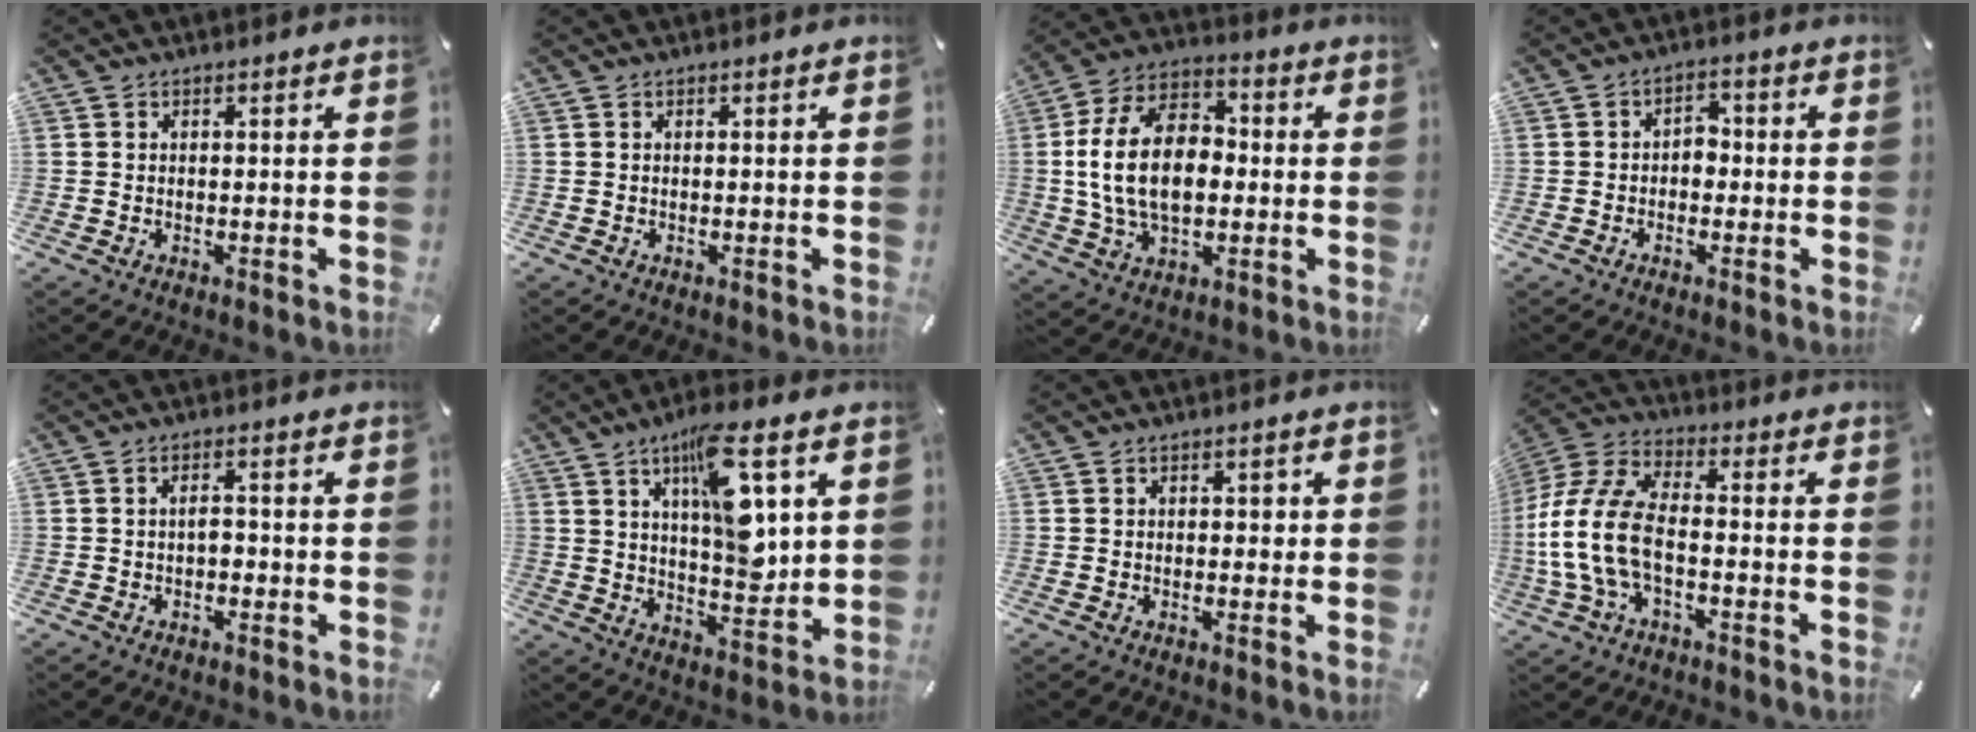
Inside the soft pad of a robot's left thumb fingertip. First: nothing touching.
{"total": 0.0}
{"total": 18.1, "force": [-0.4, 12.3, 13.3], "torque": [-0.285, 0.014, -0.009]}
{"total": 3.5, "force": [-0.9, 2.6, 2.2], "torque": [-0.033, 0.011, -0.023]}
{"total": 2.5, "force": [-0.4, 1.4, 2.1], "torque": [-0.040, 0.005, -0.009]}
{"total": 15.5, "force": [6.7, 5.7, 12.7], "torque": [-0.184, -0.027, 0.106]}
{"total": 1.5, "force": [0.1, 1.1, 1.0], "torque": [-0.011, 0.005, -0.003]}
{"total": 13.2, "force": [-3.5, 7.4, 10.4], "torque": [-0.233, 0.004, -0.066]}